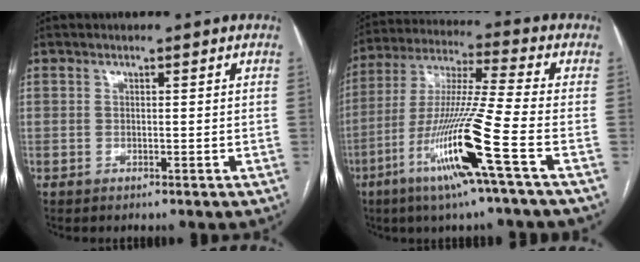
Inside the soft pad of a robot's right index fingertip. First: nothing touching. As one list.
[{"total": 15.9, "force": [-6.6, -1.7, 14.4], "torque": [-0.291, -0.022, -0.127]}]